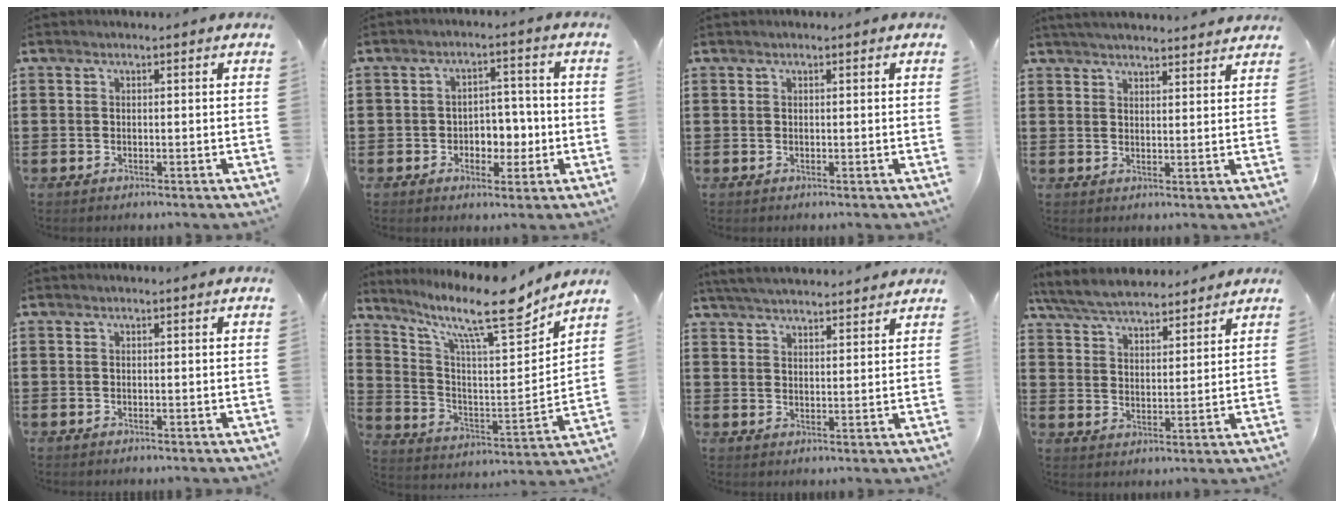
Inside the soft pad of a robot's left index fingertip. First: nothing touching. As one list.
[{"total": 4.7, "force": [-1.2, 3.6, 2.7], "torque": [-0.044, 0.003, -0.030]}, {"total": 0.0}, {"total": 3.4, "force": [3.4, -0.2, 0.6], "torque": [-0.021, -0.010, 0.062]}, {"total": 0.0}, {"total": 14.2, "force": [10.6, 2.8, 9.0], "torque": [-0.177, -0.063, 0.171]}, {"total": 4.3, "force": [4.2, -0.1, 0.8], "torque": [-0.030, -0.016, 0.077]}, {"total": 6.4, "force": [6.0, 1.2, 1.8], "torque": [-0.061, -0.022, 0.109]}]